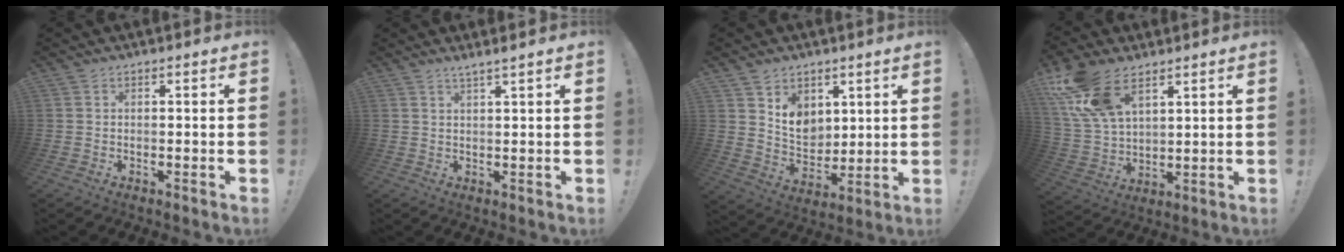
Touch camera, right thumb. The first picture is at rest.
{"total": 2.5, "force": [1.9, -0.3, 1.6], "torque": [-0.027, -0.010, 0.032]}
{"total": 9.1, "force": [5.4, 7.0, 2.4], "torque": [-0.036, -0.047, 0.109]}
{"total": 15.4, "force": [9.2, 8.1, 9.3], "torque": [-0.189, -0.037, 0.175]}